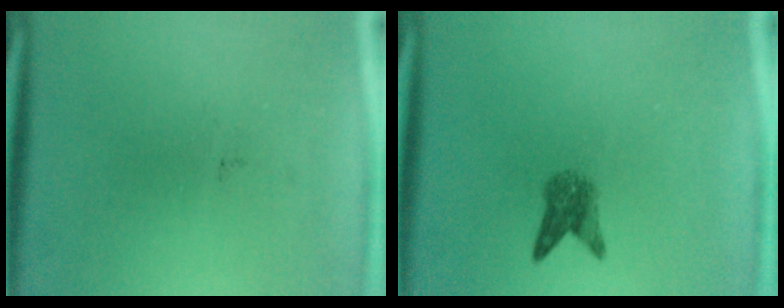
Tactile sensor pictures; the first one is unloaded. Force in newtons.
{"total": 2.9}